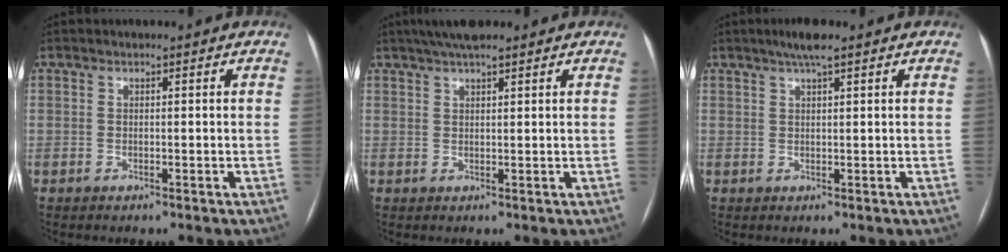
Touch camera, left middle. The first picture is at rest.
{"total": 5.8, "force": [4.6, 0.9, 3.5], "torque": [-0.056, 0.028, 0.077]}
{"total": 3.4, "force": [2.3, 0.2, 2.5], "torque": [-0.047, 0.010, 0.040]}